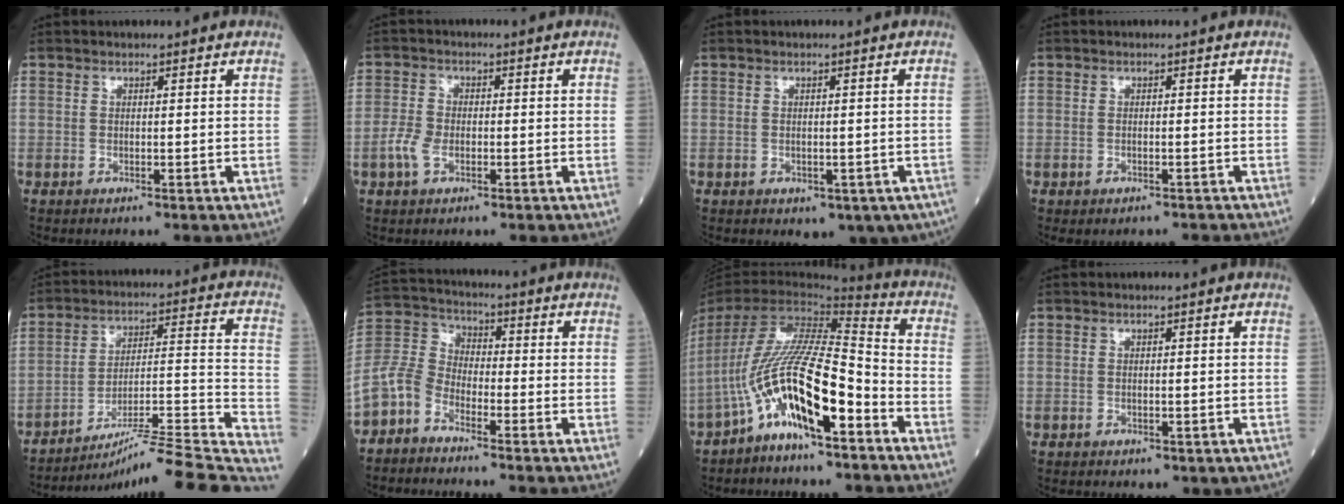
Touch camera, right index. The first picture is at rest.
{"total": 3.6, "force": [-1.4, 2.1, 2.5], "torque": [-0.065, 0.004, -0.032]}
{"total": 6.4, "force": [-3.8, 3.9, 3.5], "torque": [-0.025, 0.011, -0.045]}
{"total": 1.9, "force": [-1.6, 1.1, 0.3], "torque": [-0.003, 0.006, -0.018]}
{"total": 24.3, "force": [-21.0, -0.9, 12.3], "torque": [-0.107, 0.001, -0.301]}
{"total": 8.8, "force": [-6.4, 5.0, 3.5], "torque": [-0.088, 0.022, -0.139]}
{"total": 17.1, "force": [-7.9, 4.0, 14.5], "torque": [-0.293, 0.012, -0.139]}
{"total": 1.5, "force": [-0.7, 1.0, 0.9], "torque": [-0.014, 0.000, -0.001]}